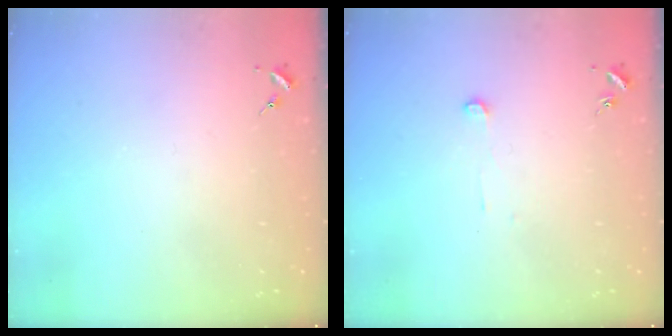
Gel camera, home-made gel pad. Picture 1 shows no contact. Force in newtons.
{"total": 3.2, "press": 3.2, "slide": 0.1}